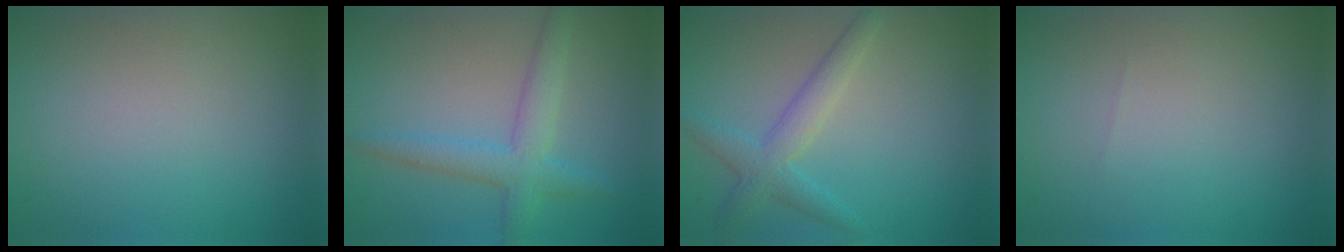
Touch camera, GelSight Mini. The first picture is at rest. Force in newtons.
{"total": 3.8, "press": 3.8, "slide": 0.2}
{"total": 3.3, "press": 3.3, "slide": 0.1}
{"total": 0.0}